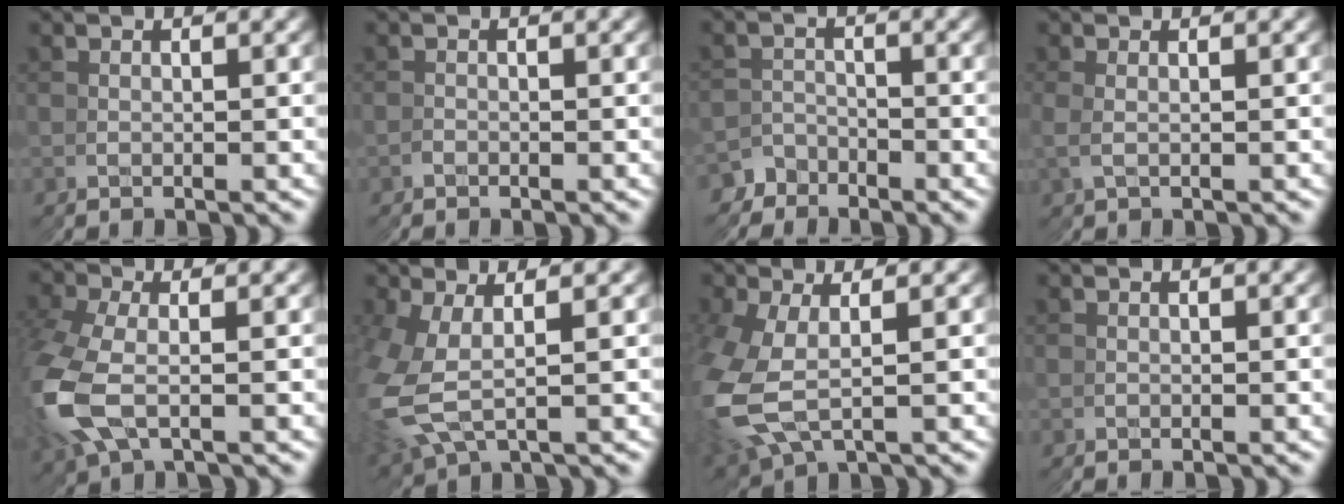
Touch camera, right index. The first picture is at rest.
{"total": 1.9, "force": [-1.0, -0.4, -1.5], "torque": [0.022, 0.002, -0.020]}
{"total": 4.4, "force": [-3.1, -0.1, -3.1], "torque": [0.068, 0.009, -0.067]}
{"total": 0.8, "force": [0.3, -0.7, -0.1], "torque": [-0.007, 0.004, 0.005]}
{"total": 3.6, "force": [-0.7, 3.4, 1.1], "torque": [-0.091, -0.025, 0.003]}
{"total": 5.0, "force": [-0.9, 4.2, 2.4], "torque": [-0.097, -0.026, 0.006]}
{"total": 5.9, "force": [-1.5, 5.1, 2.8], "torque": [-0.106, -0.033, -0.002]}
{"total": 0.5, "force": [-0.3, 0.1, -0.4], "torque": [0.005, -0.003, -0.003]}